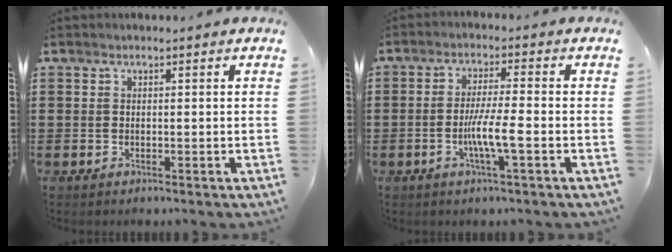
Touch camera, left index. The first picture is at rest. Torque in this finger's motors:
{"motor_torque": [1.00, 0.44, 0.20, 0.15]}